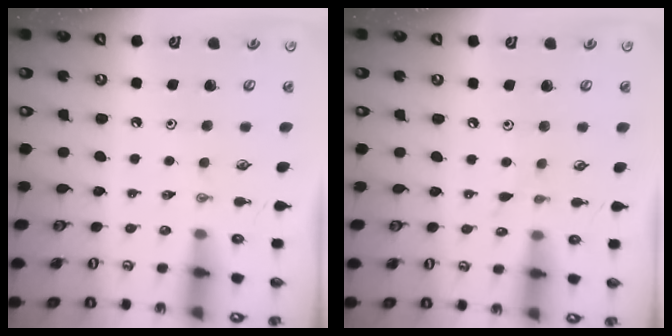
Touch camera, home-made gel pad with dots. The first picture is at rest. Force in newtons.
{"total": 3.8, "press": 3.8, "slide": 0.5}